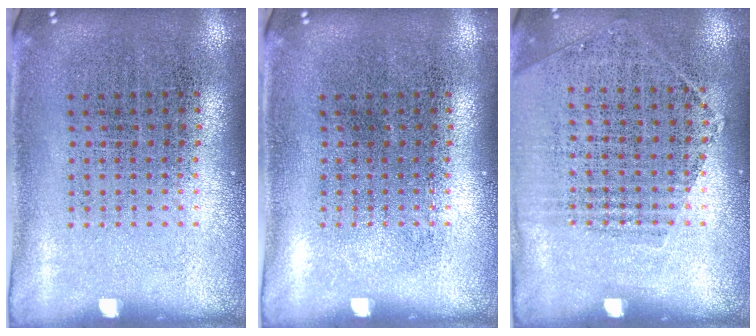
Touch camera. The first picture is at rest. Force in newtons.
{"total": 0.0}
{"total": 1.2, "press": 1.0, "slide": 0.6}